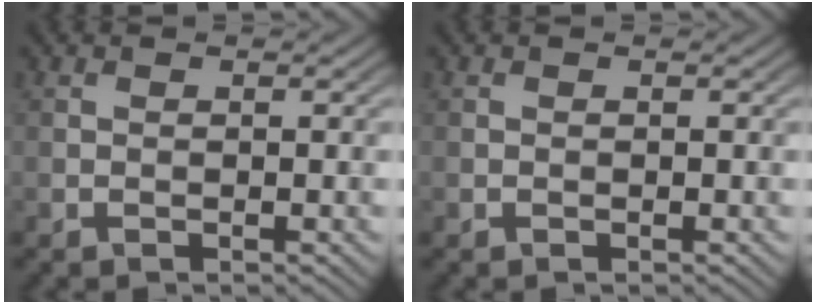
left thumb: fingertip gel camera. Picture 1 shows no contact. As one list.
[{"total": 0.0}]